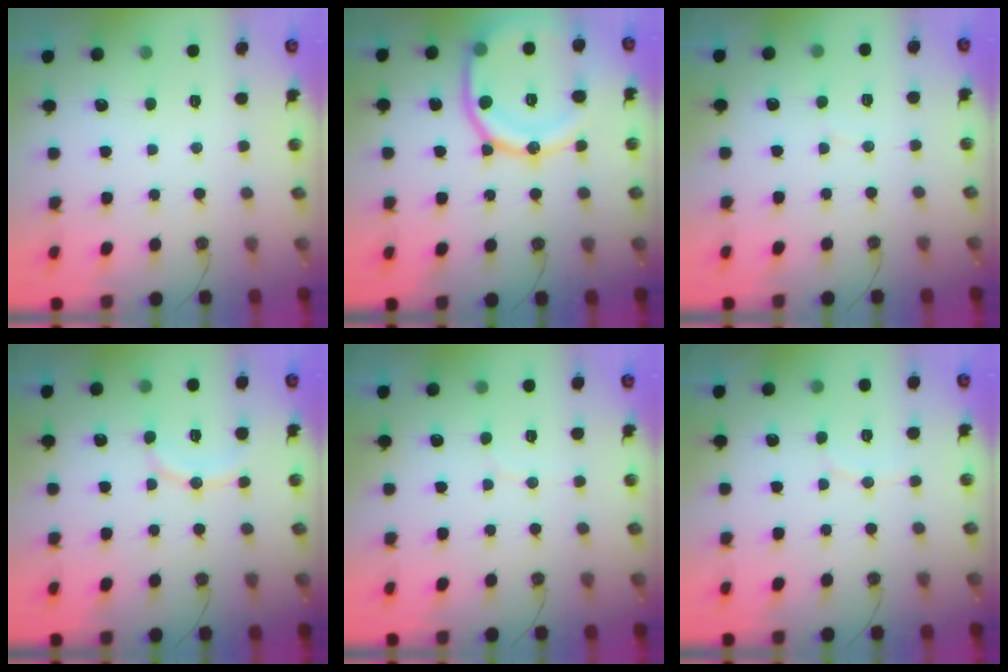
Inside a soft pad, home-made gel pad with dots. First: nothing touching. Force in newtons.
{"total": 20.7, "press": 20.5, "slide": 2.4}
{"total": 2.8, "press": 2.8, "slide": 0.2}
{"total": 9.7, "press": 9.5, "slide": 1.8}
{"total": 3.2, "press": 3.2, "slide": 0.3}
{"total": 4.7, "press": 4.6, "slide": 0.5}